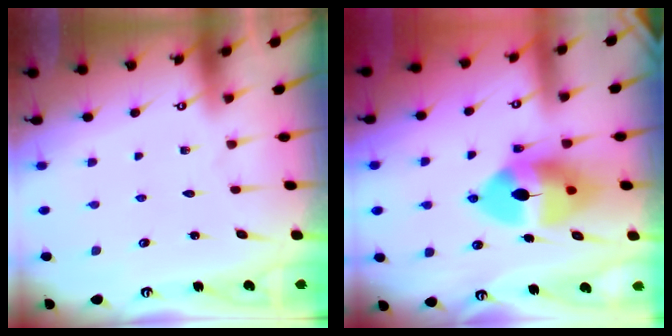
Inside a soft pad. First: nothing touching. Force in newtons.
{"total": 13.7, "press": 13.5, "slide": 2.3}